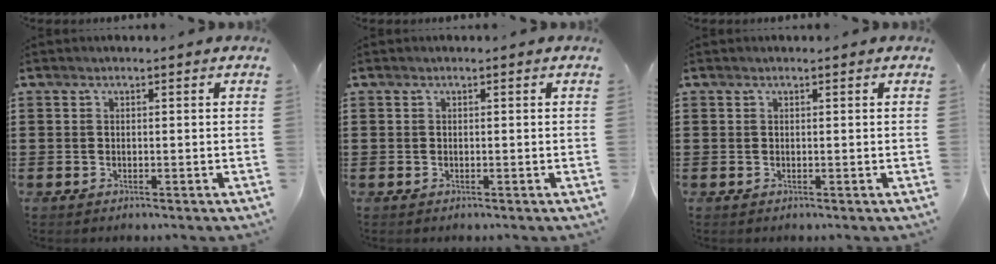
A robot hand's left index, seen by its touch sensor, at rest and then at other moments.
{"total": 0.0}
{"total": 0.0}